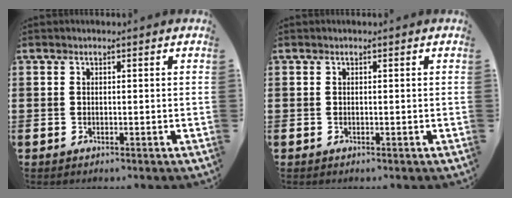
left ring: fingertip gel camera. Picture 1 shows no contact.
{"total": 0.0}